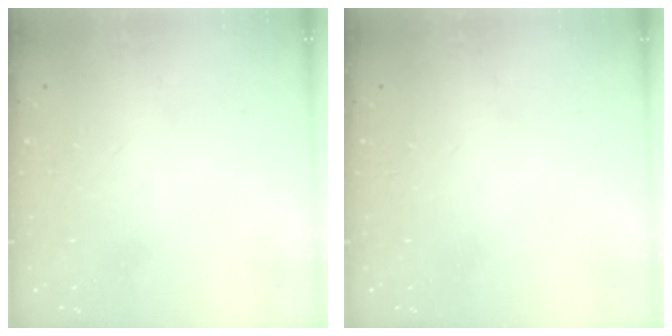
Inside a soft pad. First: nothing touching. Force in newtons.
{"total": 0.0}